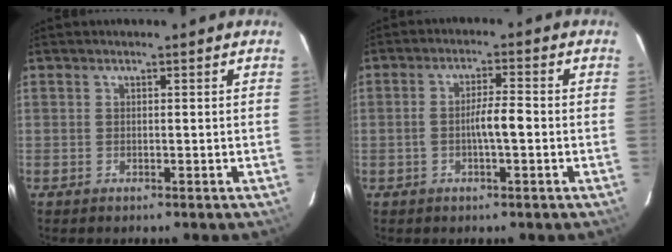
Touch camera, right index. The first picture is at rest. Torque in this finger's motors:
{"motor_torque": [0.16, -0.02, 0.13, 0.09]}